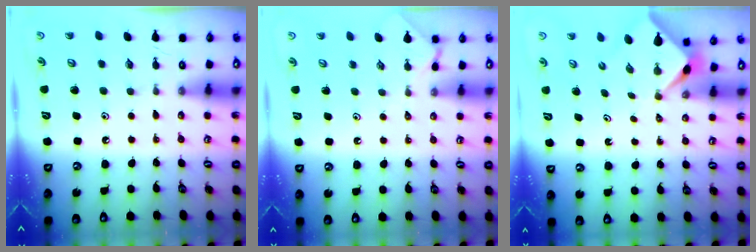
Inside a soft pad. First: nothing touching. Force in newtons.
{"total": 1.9, "press": 1.9, "slide": 0.4}
{"total": 2.2, "press": 2.2, "slide": 0.2}